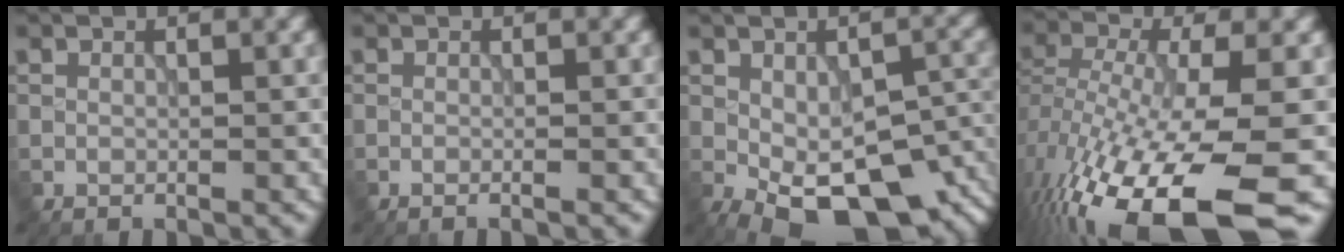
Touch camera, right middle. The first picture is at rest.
{"total": 1.0, "force": [-0.3, 0.4, 0.9], "torque": [-0.007, -0.007, -0.012]}
{"total": 12.2, "force": [-4.8, 5.8, 9.6], "torque": [-0.151, -0.021, -0.065]}
{"total": 16.3, "force": [-8.5, 5.2, 13.0], "torque": [-0.263, -0.038, -0.129]}